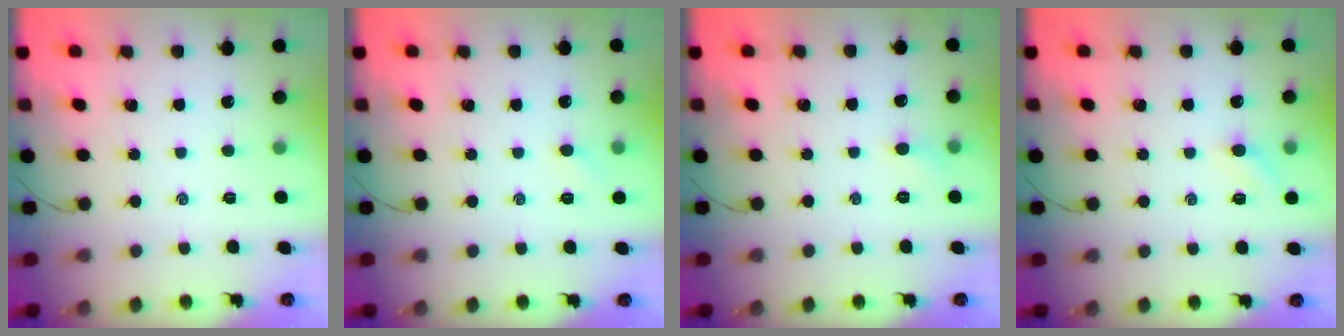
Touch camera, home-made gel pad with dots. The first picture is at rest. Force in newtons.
{"total": 3.4, "press": 3.2, "slide": 1.0}
{"total": 3.7, "press": 3.5, "slide": 1.2}
{"total": 4.9, "press": 4.8, "slide": 1.2}